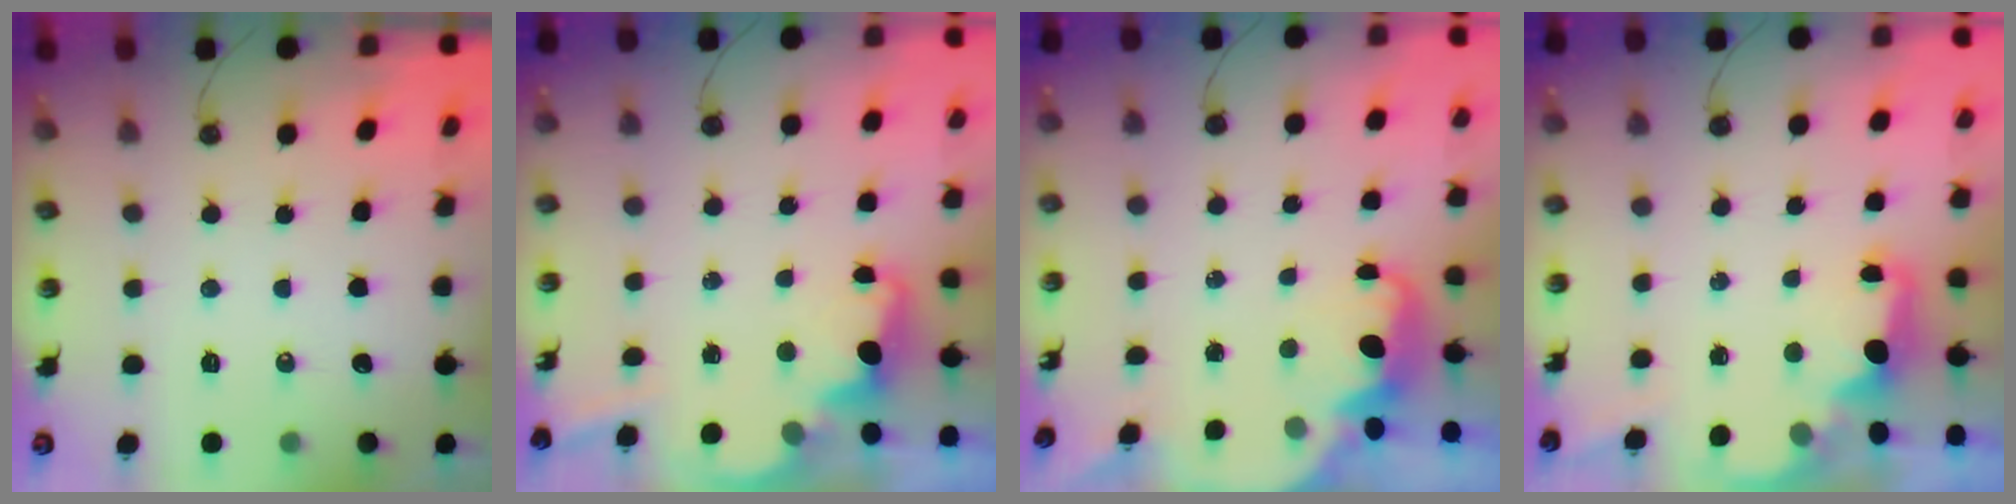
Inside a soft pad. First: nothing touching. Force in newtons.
{"total": 3.5, "press": 3.4, "slide": 0.8}
{"total": 2.6, "press": 2.5, "slide": 0.6}
{"total": 2.2, "press": 2.1, "slide": 0.8}